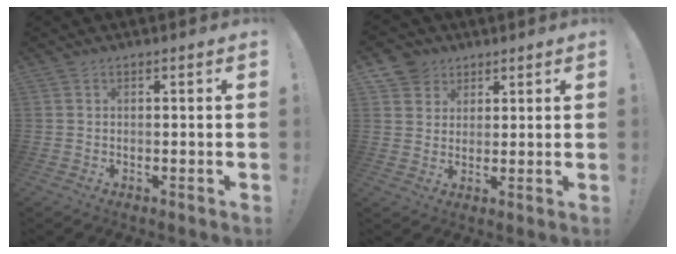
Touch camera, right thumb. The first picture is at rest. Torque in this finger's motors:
{"motor_torque": [0.07, 0.07, 0.18, 0.03, 0.08]}